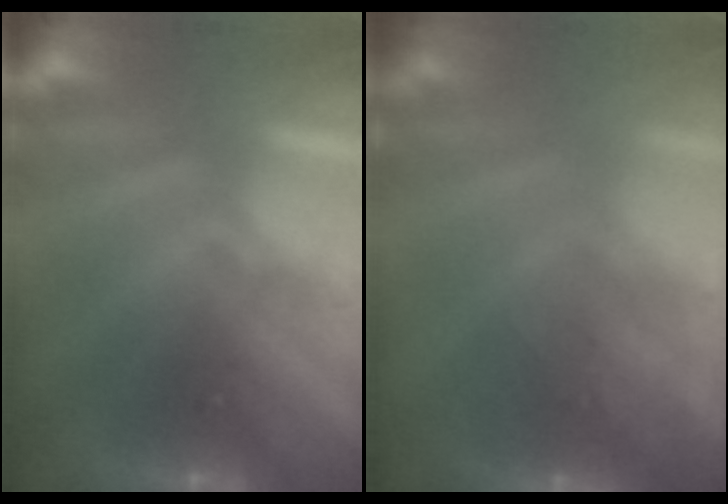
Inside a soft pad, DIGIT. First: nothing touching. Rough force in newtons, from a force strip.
{"total": 10.2}